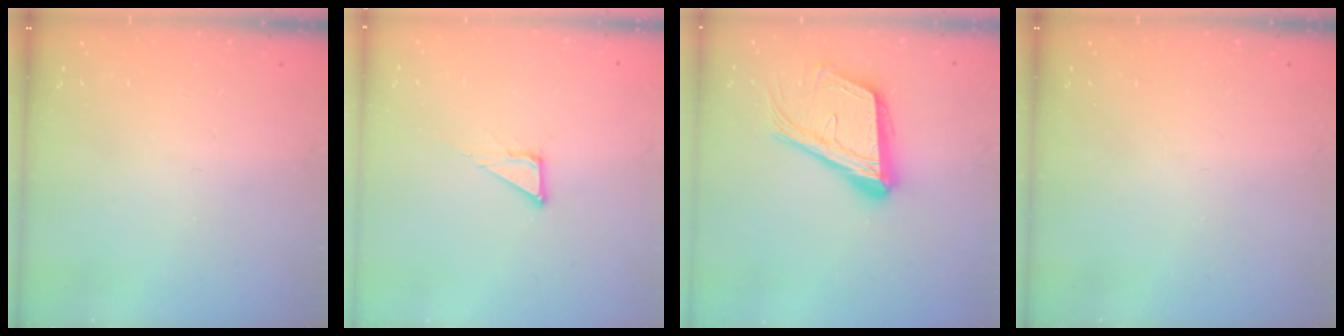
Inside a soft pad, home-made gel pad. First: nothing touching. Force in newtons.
{"total": 3.3, "press": 3.3, "slide": 0.2}
{"total": 18.5, "press": 18.2, "slide": 3.5}
{"total": 0.0}